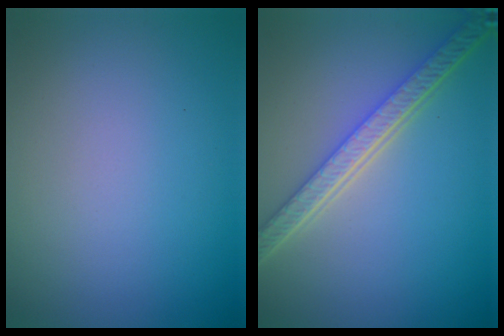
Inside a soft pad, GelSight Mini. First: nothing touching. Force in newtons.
{"total": 5.5, "press": 4.1, "slide": 3.6}